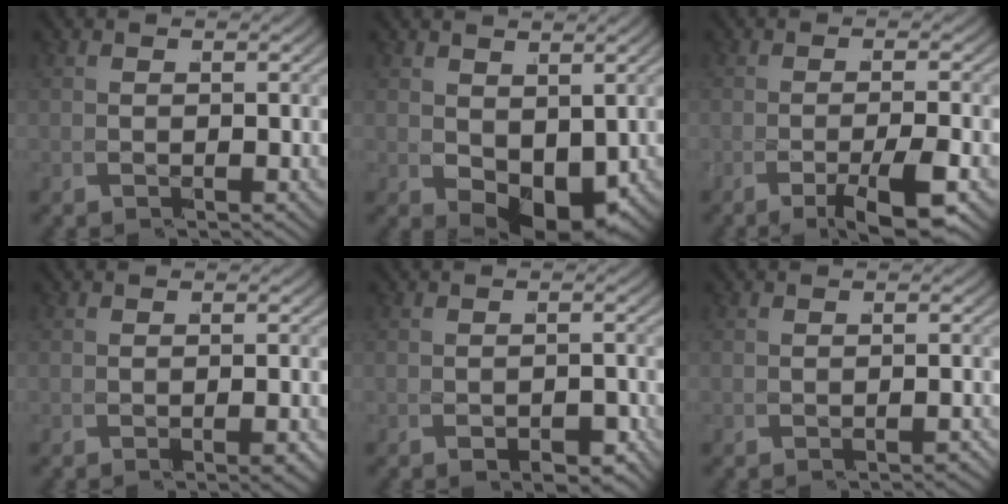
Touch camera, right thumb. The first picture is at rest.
{"total": 5.4, "force": [-0.8, 3.4, 4.1], "torque": [-0.075, -0.020, -0.001]}
{"total": 3.4, "force": [-2.0, -0.8, 2.6], "torque": [-0.049, 0.005, -0.035]}
{"total": 1.0, "force": [-0.7, -0.4, 0.6], "torque": [-0.014, -0.004, -0.009]}
{"total": 1.8, "force": [-1.5, 0.6, 0.9], "torque": [-0.031, -0.014, -0.015]}
{"total": 1.0, "force": [-0.8, -0.6, -0.1], "torque": [-0.007, -0.005, -0.011]}